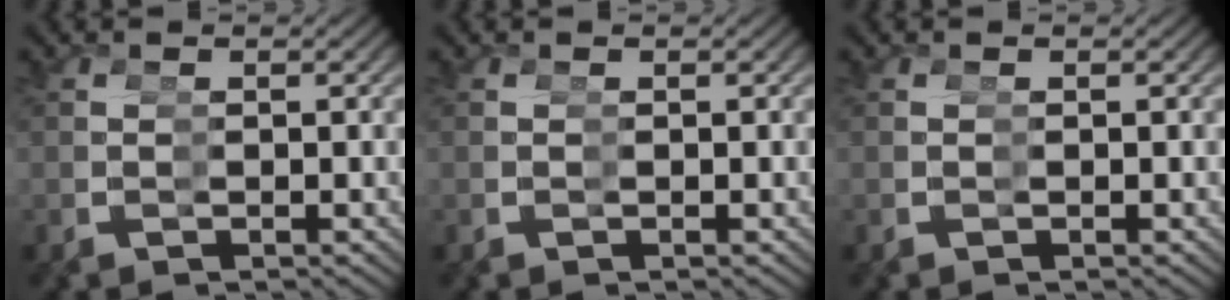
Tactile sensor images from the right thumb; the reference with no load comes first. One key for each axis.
{"total": 0.0}
{"total": 0.0}